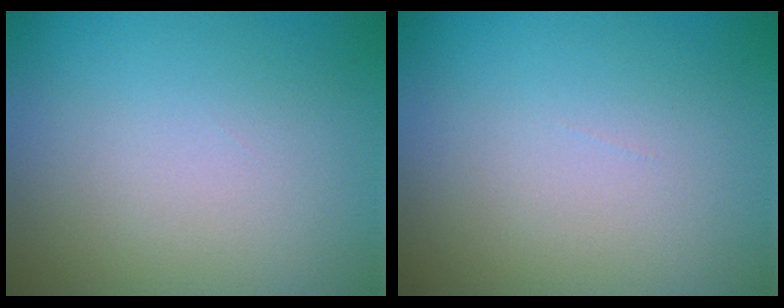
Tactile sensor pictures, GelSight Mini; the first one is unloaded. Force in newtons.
{"total": 0.0}